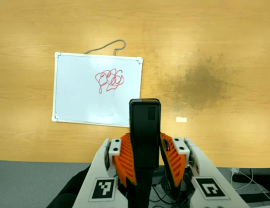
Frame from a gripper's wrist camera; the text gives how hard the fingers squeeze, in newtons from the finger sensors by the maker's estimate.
{"total": 4.9, "left": 3.5, "right": 6.2}